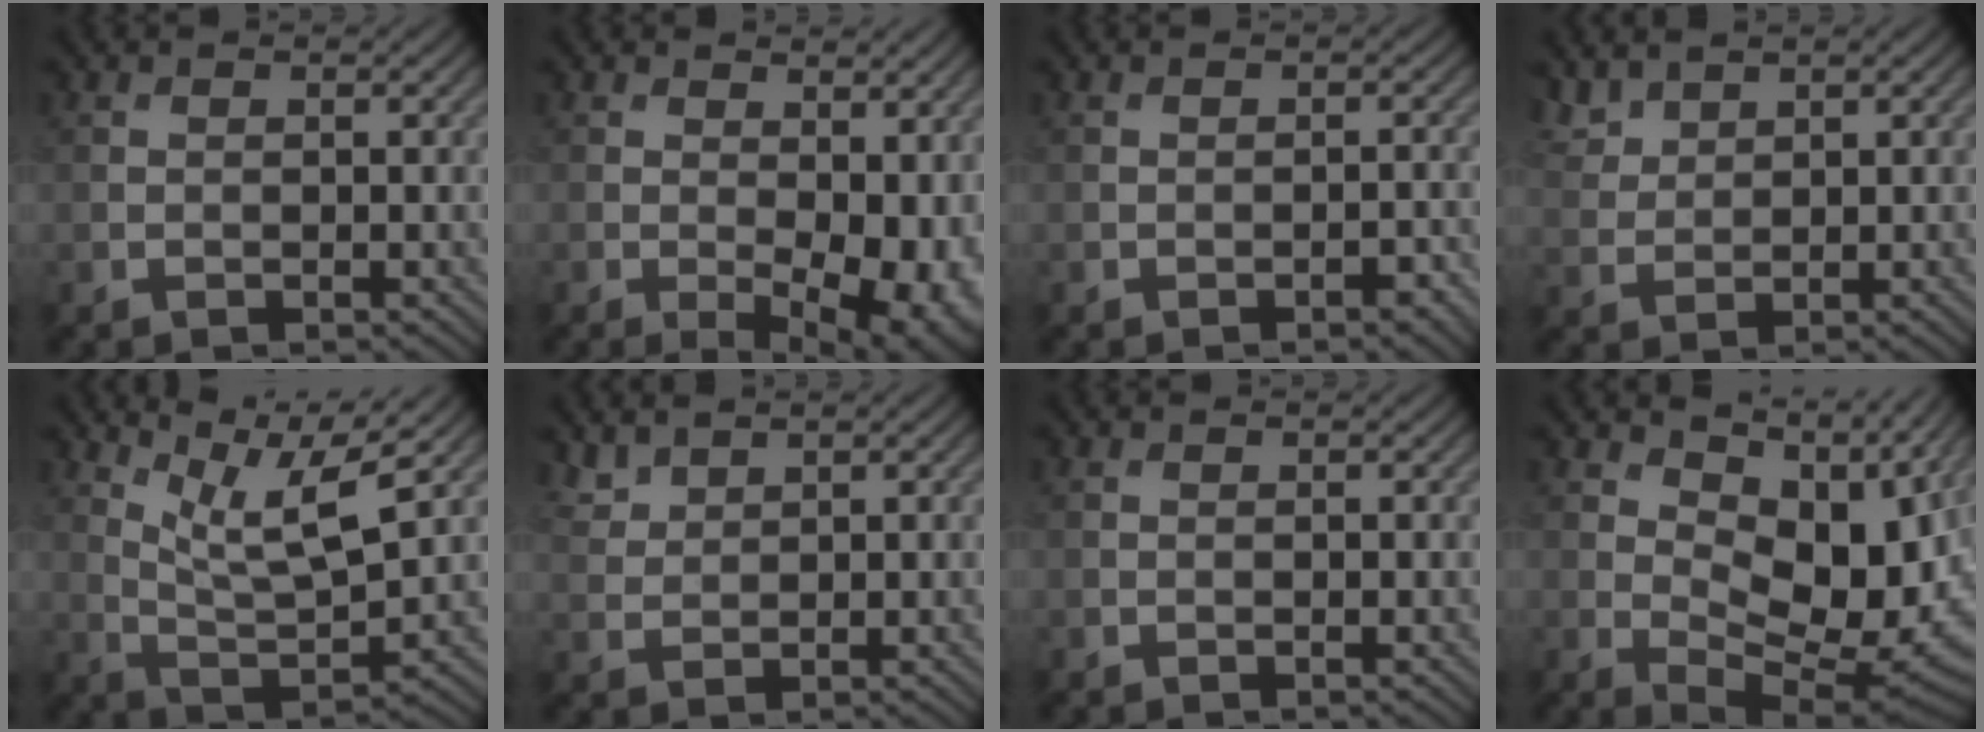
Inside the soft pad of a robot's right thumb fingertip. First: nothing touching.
{"total": 9.7, "force": [-1.1, 5.1, 8.1], "torque": [-0.103, -0.024, 0.010]}
{"total": 1.4, "force": [-0.8, 0.4, 1.0], "torque": [-0.012, 0.002, -0.012]}
{"total": 2.9, "force": [2.4, 1.2, 1.1], "torque": [-0.032, 0.006, 0.058]}
{"total": 8.8, "force": [5.7, 1.9, 6.4], "torque": [-0.138, -0.001, 0.108]}
{"total": 2.3, "force": [2.0, 0.8, 0.7], "torque": [-0.021, 0.003, 0.050]}
{"total": 0.0}
{"total": 13.4, "force": [4.2, 7.4, 10.3], "torque": [-0.163, -0.006, 0.081]}